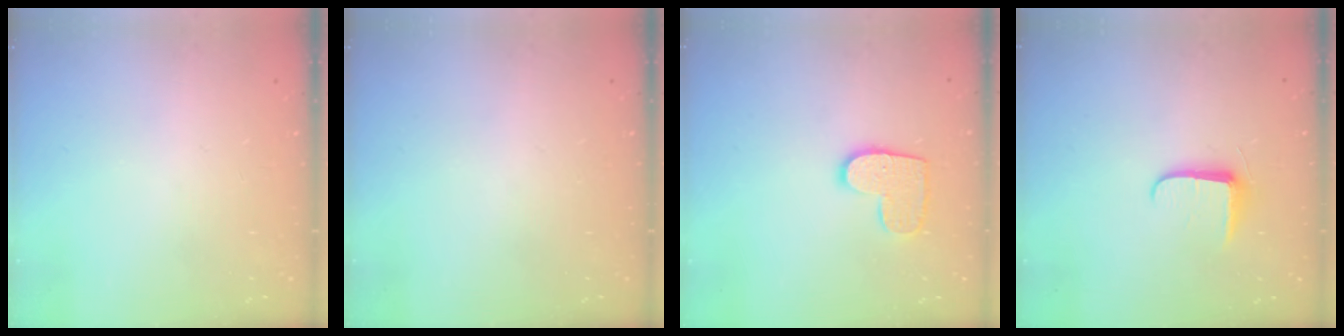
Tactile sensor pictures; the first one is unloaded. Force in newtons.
{"total": 0.0}
{"total": 9.9, "press": 9.9, "slide": 0.4}
{"total": 6.8, "press": 6.7, "slide": 0.9}